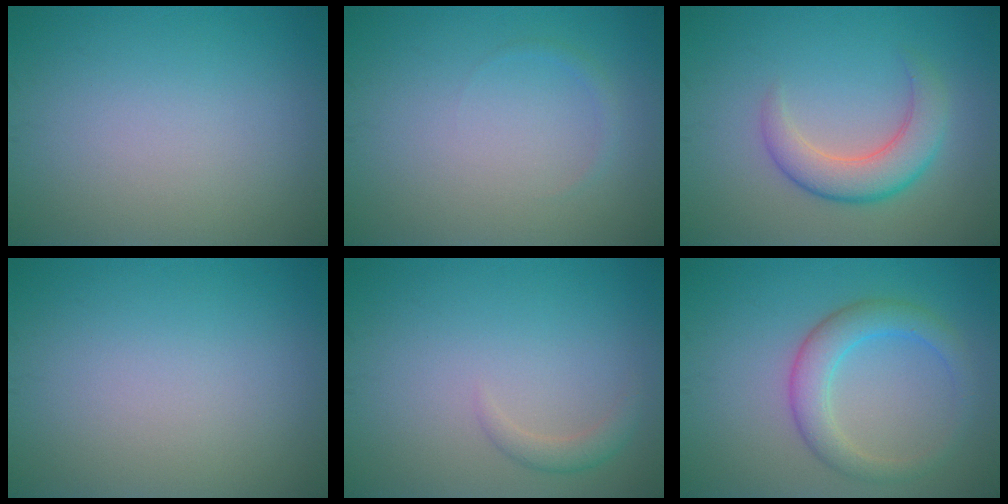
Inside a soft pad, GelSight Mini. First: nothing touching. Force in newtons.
{"total": 0.7, "press": 0.7, "slide": 0.1}
{"total": 4.3, "press": 4.3, "slide": 0.3}
{"total": 0.0}
{"total": 1.4, "press": 1.4, "slide": 0.1}
{"total": 3.8, "press": 3.8, "slide": 0.1}